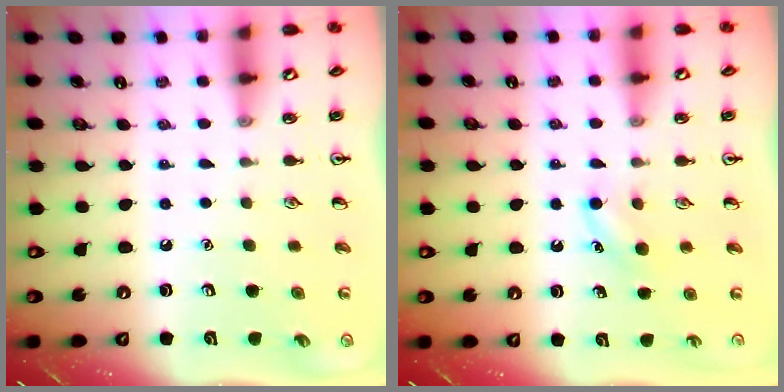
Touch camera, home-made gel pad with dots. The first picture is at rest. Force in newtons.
{"total": 4.3, "press": 4.1, "slide": 1.5}